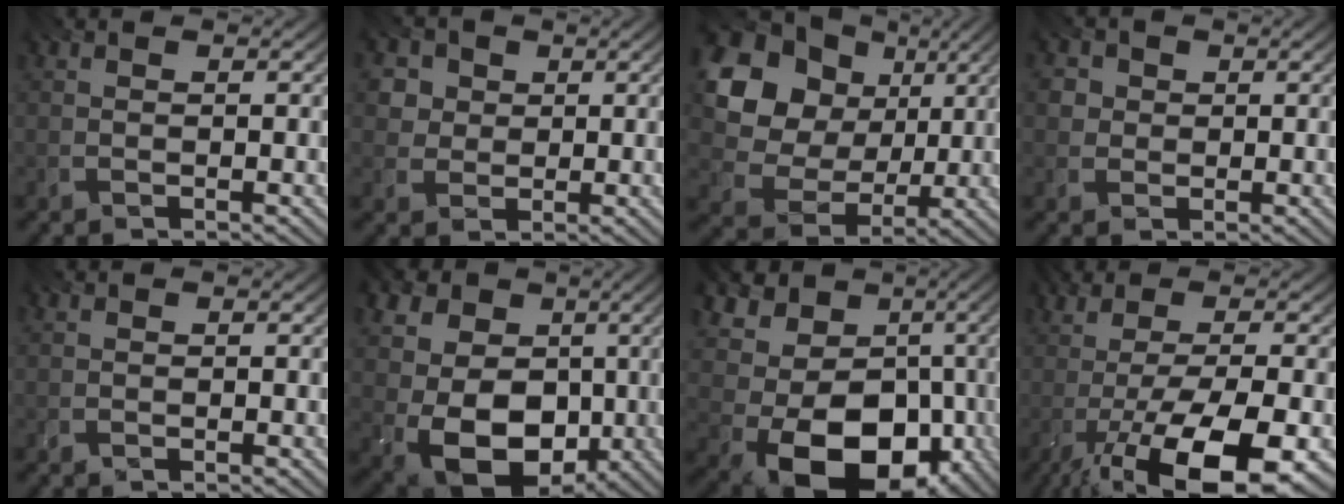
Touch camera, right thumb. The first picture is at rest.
{"total": 4.0, "force": [1.3, 3.6, 1.1], "torque": [-0.051, -0.012, 0.022]}
{"total": 15.0, "force": [3.9, 11.8, 8.3], "torque": [-0.193, 0.023, 0.064]}
{"total": 2.2, "force": [0.0, 2.2, 0.3], "torque": [-0.014, -0.008, -0.005]}
{"total": 0.0}
{"total": 16.2, "force": [-1.1, 12.9, 9.8], "torque": [-0.216, -0.014, -0.012]}
{"total": 17.9, "force": [-4.3, 13.7, 10.7], "torque": [-0.190, -0.025, -0.065]}
{"total": 13.4, "force": [-5.3, 3.8, 11.7], "torque": [-0.169, -0.003, -0.079]}